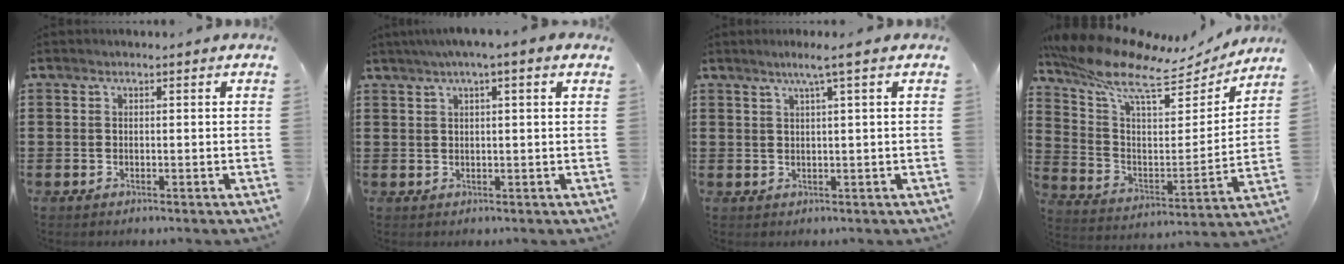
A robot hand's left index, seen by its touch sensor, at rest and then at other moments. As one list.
[{"total": 2.5, "force": [1.4, -0.3, 2.1], "torque": [-0.041, 0.002, 0.024]}, {"total": 2.8, "force": [1.5, -0.4, 2.3], "torque": [-0.046, -0.003, 0.024]}, {"total": 11.3, "force": [8.3, 3.9, 6.6], "torque": [-0.154, -0.051, 0.140]}]